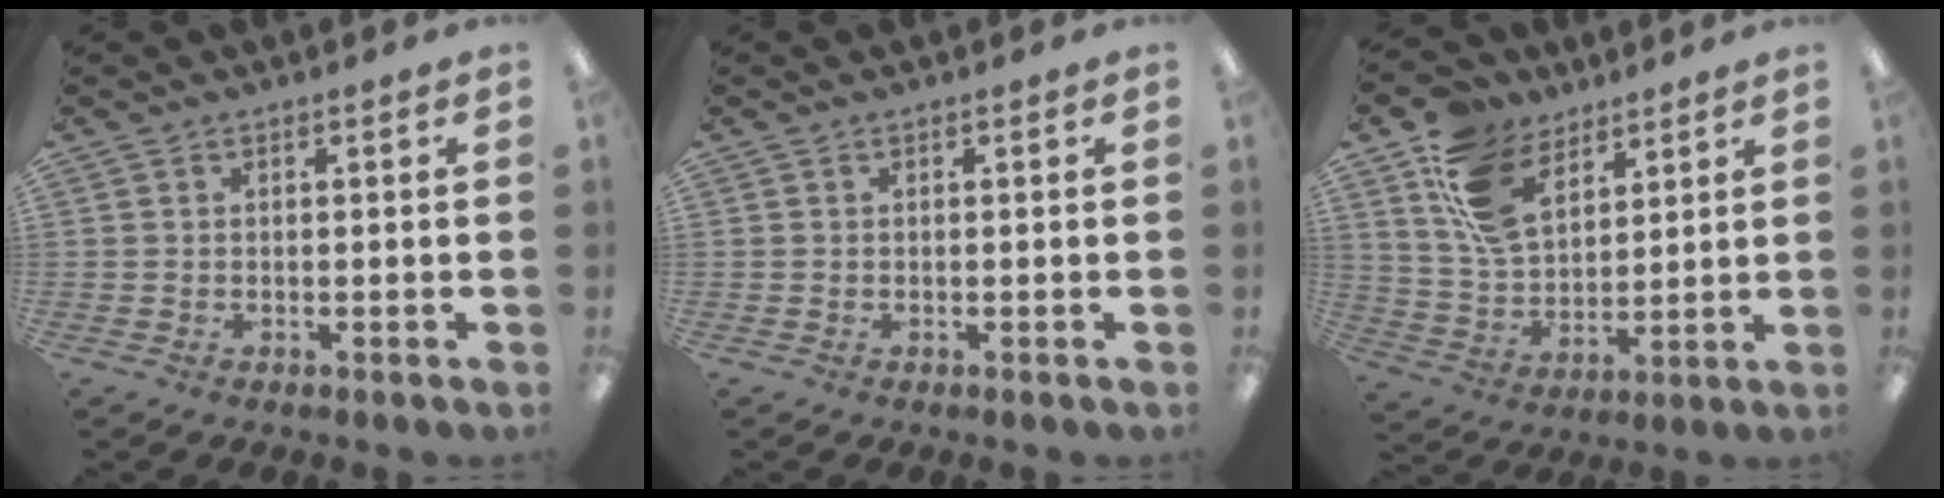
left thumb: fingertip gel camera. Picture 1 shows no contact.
{"total": 0.0}
{"total": 14.8, "force": [8.5, 9.5, 7.5], "torque": [-0.159, -0.020, 0.170]}